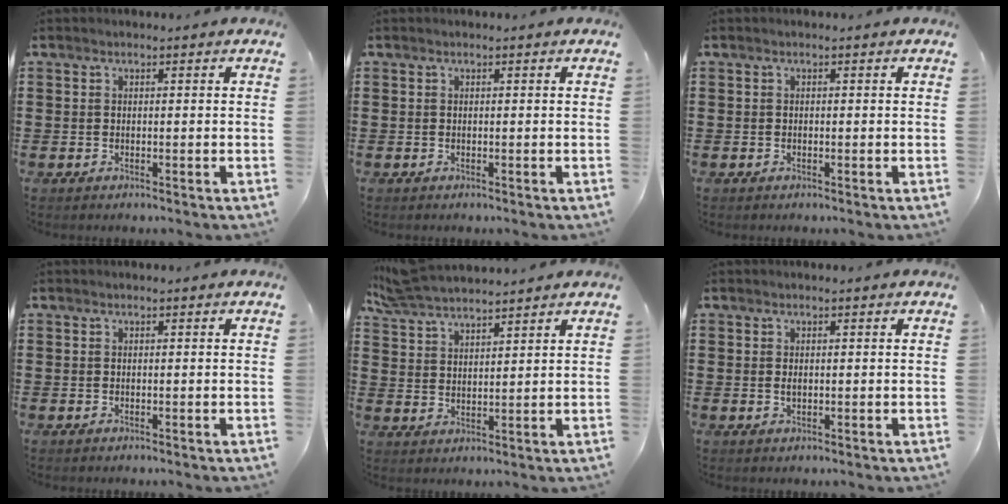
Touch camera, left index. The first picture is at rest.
{"total": 0.0}
{"total": 0.0}
{"total": 0.0}
{"total": 5.4, "force": [5.1, 0.7, 1.4], "torque": [-0.046, -0.016, 0.094]}
{"total": 1.0, "force": [0.1, 0.5, 0.8], "torque": [-0.019, 0.002, 0.002]}